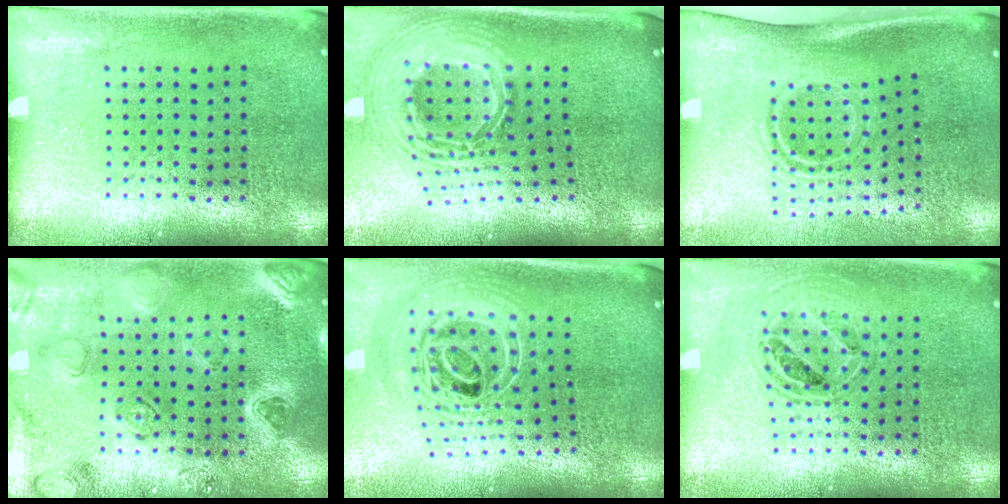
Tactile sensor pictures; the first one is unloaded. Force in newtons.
{"total": 2.9, "press": 2.0, "slide": 2.1}
{"total": 1.9, "press": 1.1, "slide": 1.5}
{"total": 2.2, "press": 2.2, "slide": 0.3}
{"total": 2.6, "press": 1.9, "slide": 1.9}
{"total": 0.8, "press": 0.8, "slide": 0.3}